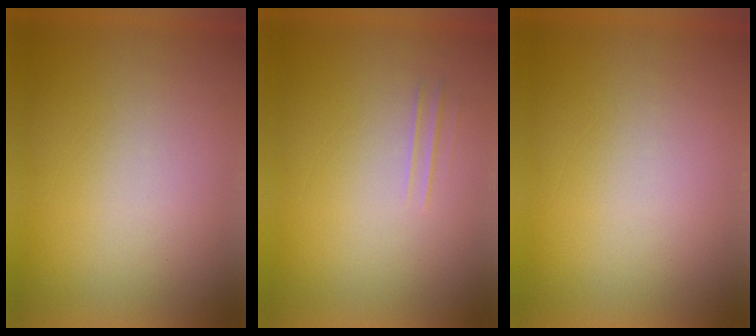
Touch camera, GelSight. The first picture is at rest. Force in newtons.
{"total": 1.8}
{"total": 0.0}